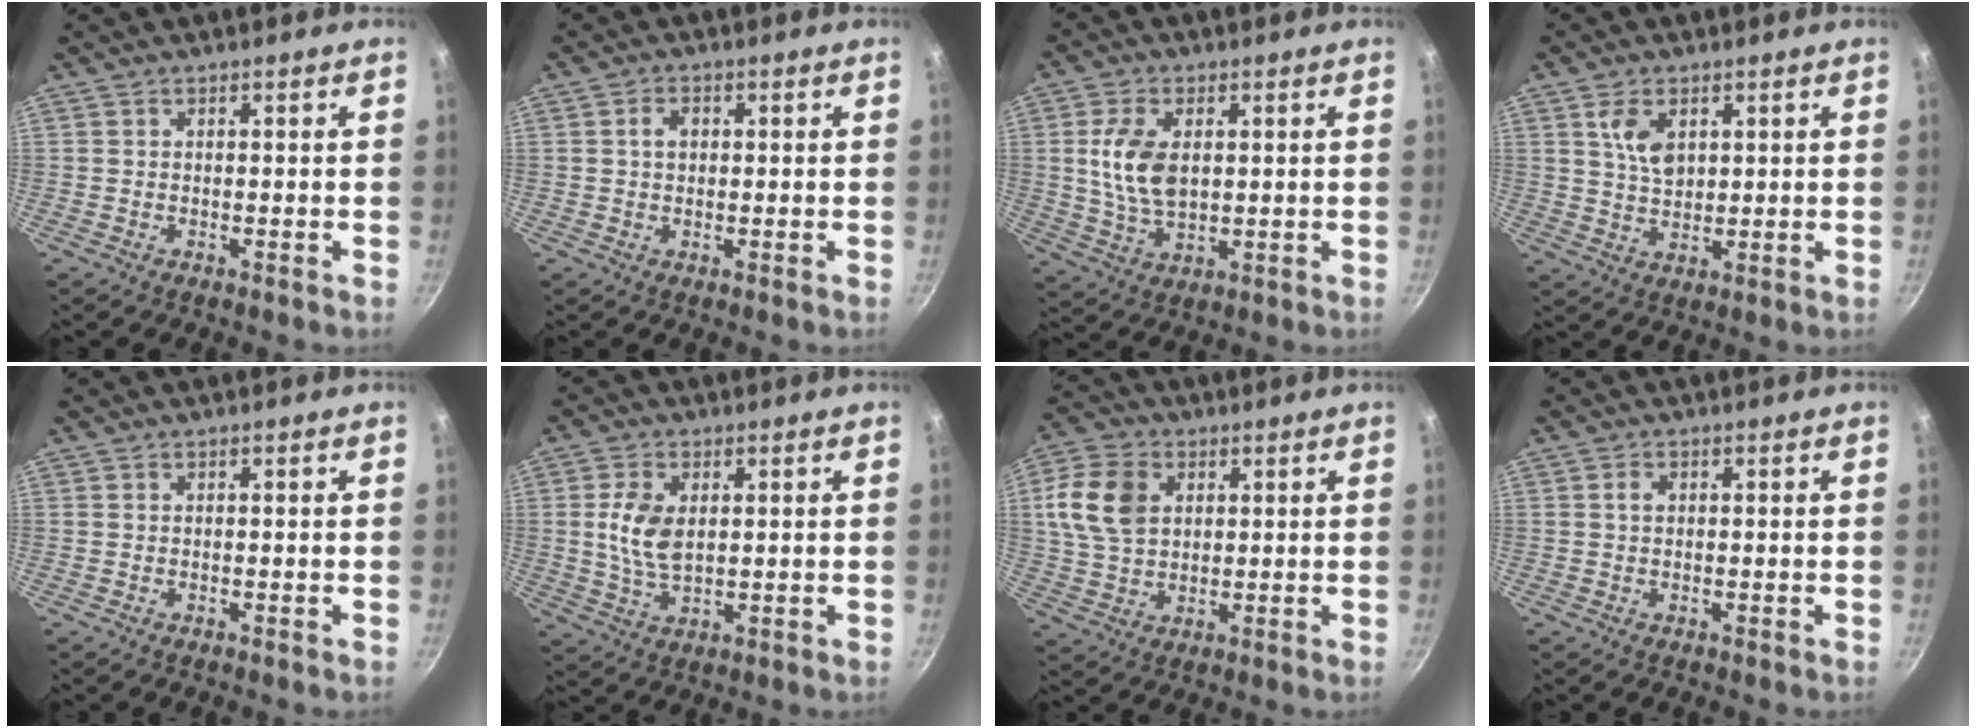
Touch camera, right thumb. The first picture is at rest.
{"total": 2.5, "force": [0.4, 1.9, 1.6], "torque": [-0.017, 0.006, 0.005]}
{"total": 9.9, "force": [1.6, 5.9, 7.8], "torque": [-0.144, -0.010, 0.033]}
{"total": 6.1, "force": [2.3, 3.7, 4.3], "torque": [-0.071, -0.010, 0.047]}
{"total": 0.0}
{"total": 7.8, "force": [1.3, 4.6, 6.2], "torque": [-0.117, -0.007, 0.026]}
{"total": 11.7, "force": [2.9, 8.4, 7.6], "torque": [-0.133, 0.000, 0.051]}
{"total": 1.3, "force": [0.2, 1.0, 0.9], "torque": [-0.013, 0.007, 0.003]}